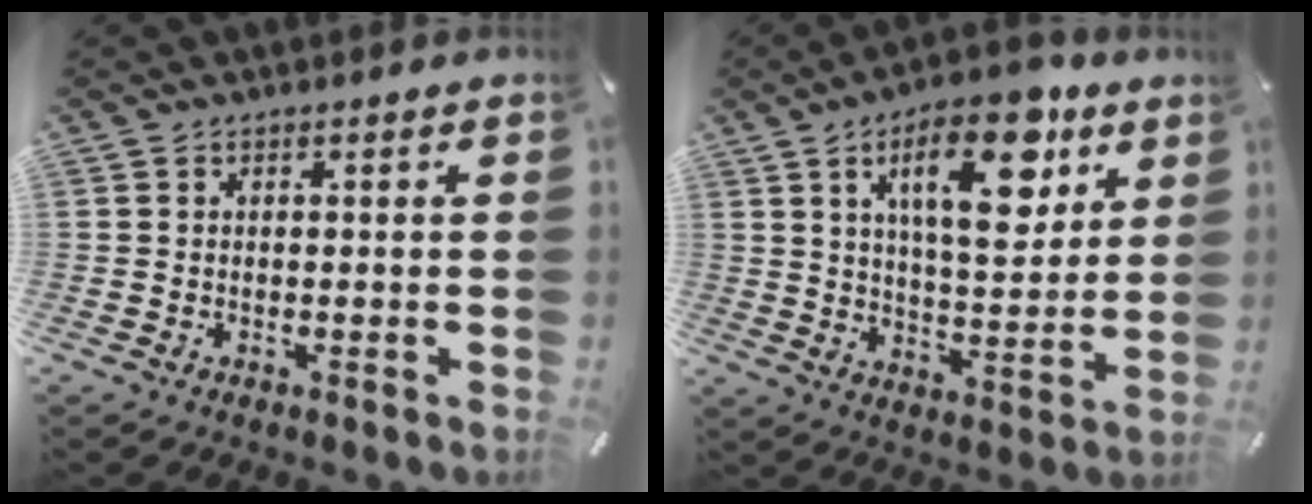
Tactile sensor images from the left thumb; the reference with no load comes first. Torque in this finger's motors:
{"motor_torque": [1.15, 0.85, 1.65, -1.15, 0.30]}